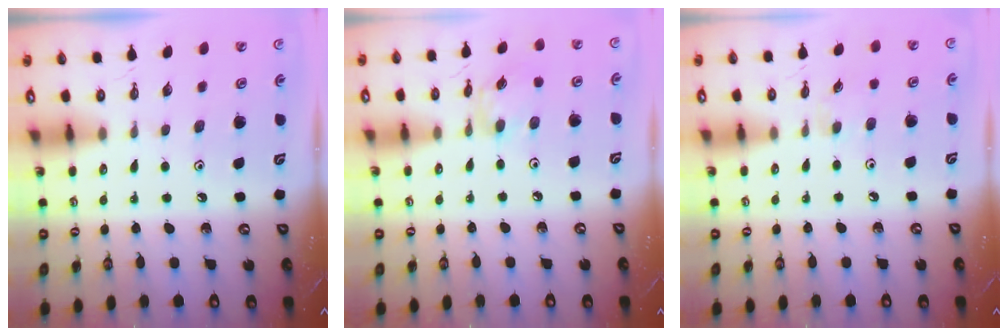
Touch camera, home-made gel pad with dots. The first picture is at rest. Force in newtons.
{"total": 6.9, "press": 6.9, "slide": 0.3}
{"total": 3.4, "press": 3.3, "slide": 0.5}